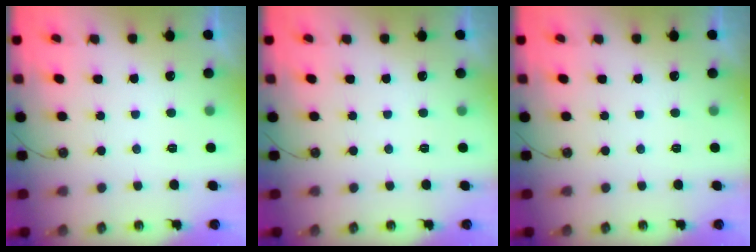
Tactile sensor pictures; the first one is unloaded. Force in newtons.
{"total": 0.0}
{"total": 0.0}